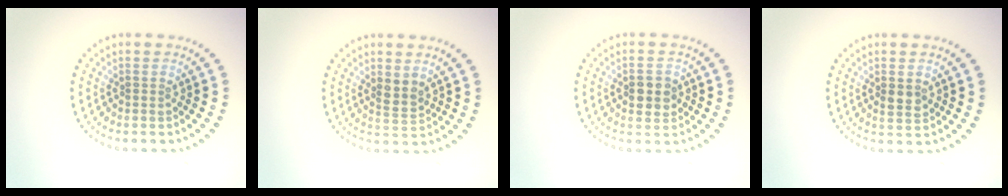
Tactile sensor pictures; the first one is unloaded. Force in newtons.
{"total": 1.8, "press": 1.5, "slide": 0.9}
{"total": 2.2, "press": 2.2, "slide": 0.2}
{"total": 1.6, "press": 1.6, "slide": 0.2}